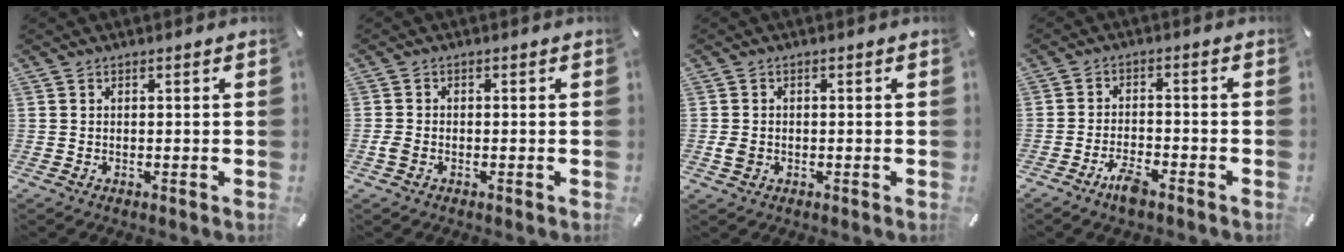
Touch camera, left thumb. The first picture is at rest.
{"total": 1.6, "force": [-0.8, 0.9, 1.0], "torque": [-0.025, 0.001, -0.017]}
{"total": 2.2, "force": [-0.5, 1.8, 1.2], "torque": [-0.022, 0.003, -0.007]}
{"total": 5.1, "force": [-3.9, 1.6, 2.8], "torque": [-0.062, 0.014, -0.074]}